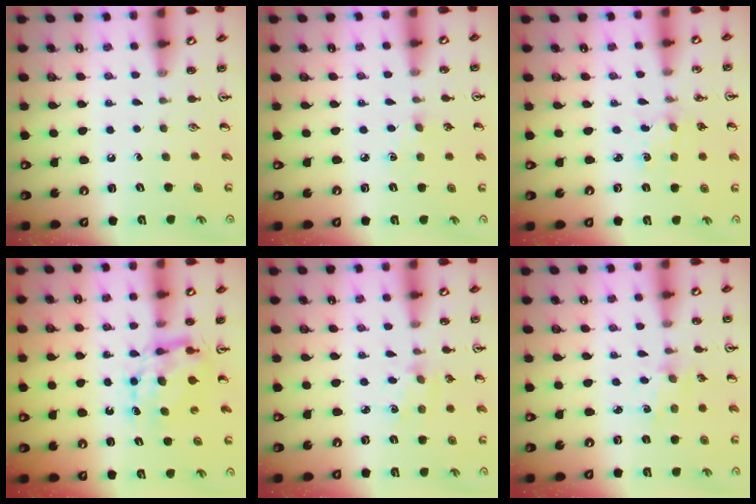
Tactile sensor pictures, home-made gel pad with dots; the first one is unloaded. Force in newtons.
{"total": 3.5, "press": 3.5, "slide": 0.5}
{"total": 1.9, "press": 1.9, "slide": 0.3}
{"total": 8.4, "press": 8.4, "slide": 0.6}
{"total": 1.8, "press": 1.7, "slide": 0.5}
{"total": 1.3, "press": 1.3, "slide": 0.2}